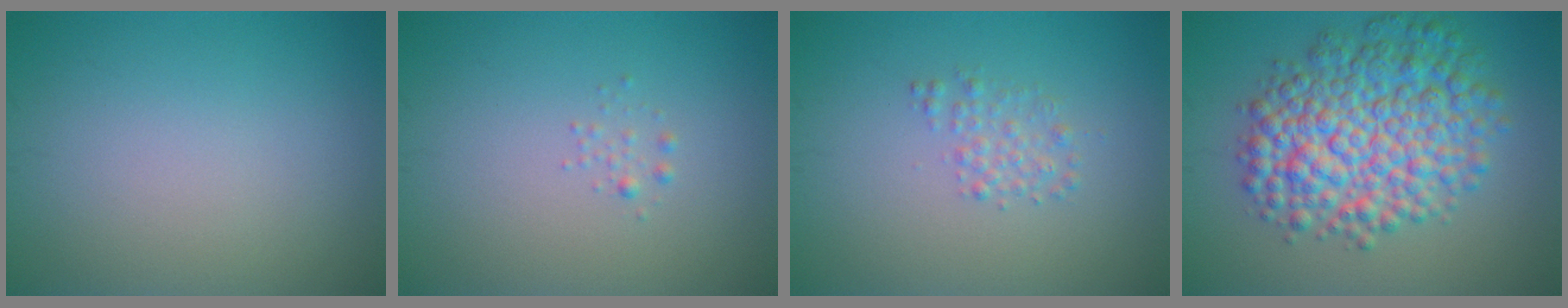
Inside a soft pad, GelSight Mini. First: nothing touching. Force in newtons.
{"total": 0.7, "press": 0.7, "slide": 0.0}
{"total": 1.5, "press": 1.5, "slide": 0.0}
{"total": 9.0, "press": 9.0, "slide": 0.2}